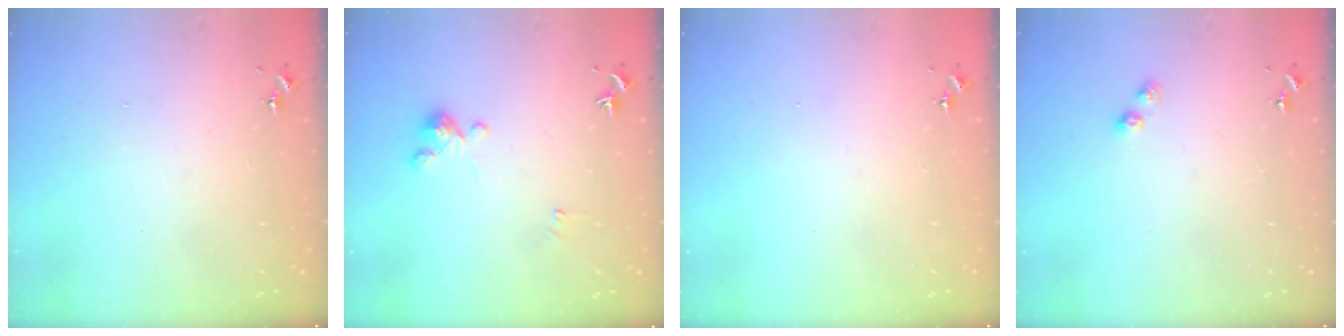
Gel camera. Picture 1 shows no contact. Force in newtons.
{"total": 0.0}
{"total": 0.0}
{"total": 4.2, "press": 4.1, "slide": 0.6}